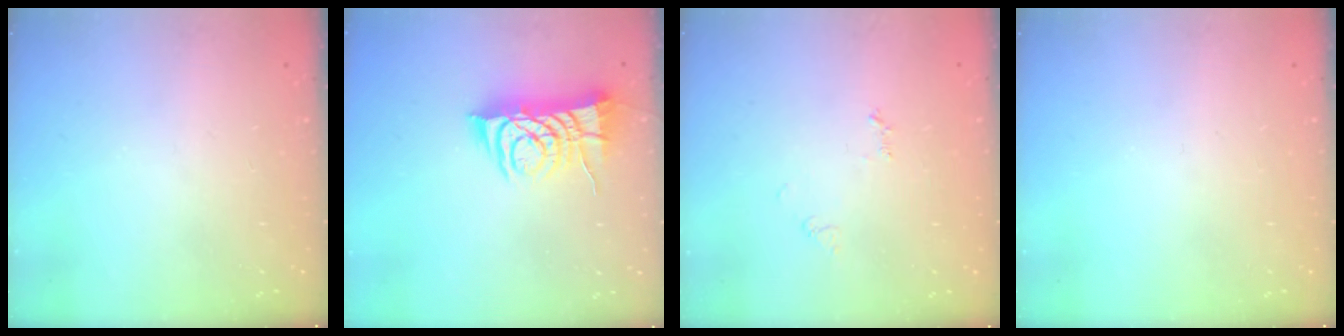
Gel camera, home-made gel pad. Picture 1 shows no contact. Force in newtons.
{"total": 9.2, "press": 9.1, "slide": 1.1}
{"total": 4.1, "press": 4.0, "slide": 0.4}
{"total": 0.0}